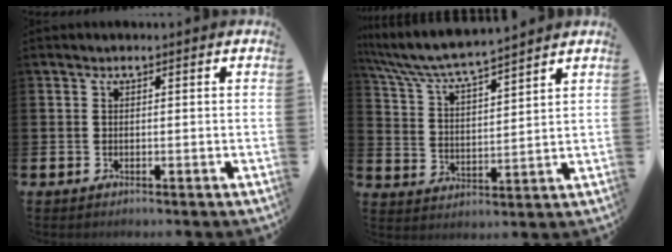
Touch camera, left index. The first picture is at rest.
{"total": 6.6, "force": [6.3, 0.5, 1.9], "torque": [-0.069, -0.040, 0.109]}